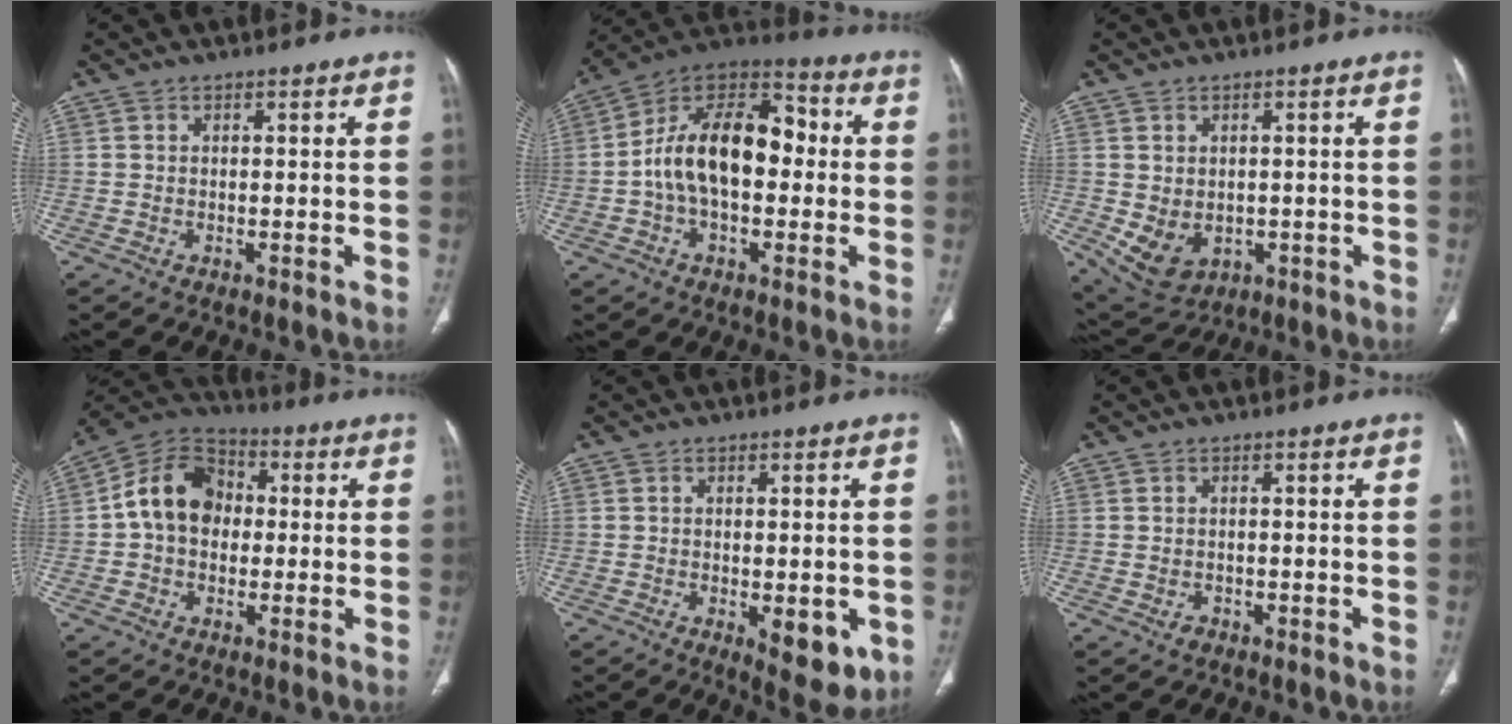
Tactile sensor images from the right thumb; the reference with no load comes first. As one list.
[{"total": 18.1, "force": [-0.2, 10.8, 14.5], "torque": [-0.225, 0.045, -0.013]}, {"total": 7.7, "force": [-1.2, 5.9, 4.8], "torque": [-0.071, -0.002, 0.006]}, {"total": 12.6, "force": [0.6, 9.7, 7.9], "torque": [-0.120, 0.033, -0.003]}, {"total": 7.8, "force": [-2.2, 3.4, 6.6], "torque": [-0.070, -0.012, -0.021]}, {"total": 1.2, "force": [-0.5, 1.0, 0.5], "torque": [-0.008, 0.006, -0.003]}]